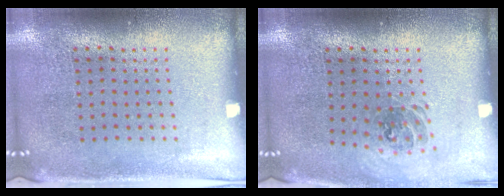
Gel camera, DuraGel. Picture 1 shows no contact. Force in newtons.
{"total": 0.9, "press": 0.8, "slide": 0.3}